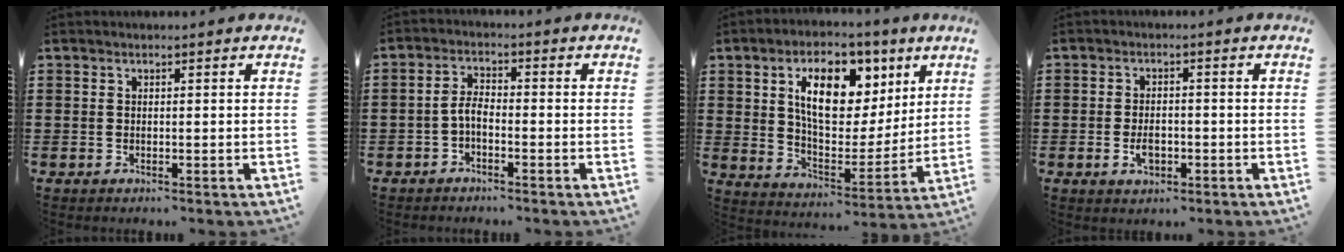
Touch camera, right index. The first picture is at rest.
{"total": 2.9, "force": [-1.4, 1.1, 2.3], "torque": [-0.058, 0.002, -0.033]}
{"total": 11.9, "force": [5.9, 6.6, 7.9], "torque": [-0.142, -0.005, 0.100]}
{"total": 3.1, "force": [-0.9, 1.7, 2.4], "torque": [-0.046, -0.001, -0.016]}